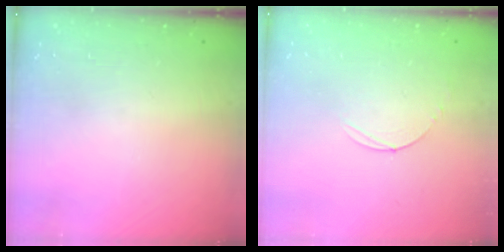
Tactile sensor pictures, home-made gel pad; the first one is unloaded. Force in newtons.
{"total": 3.0, "press": 3.0, "slide": 0.3}